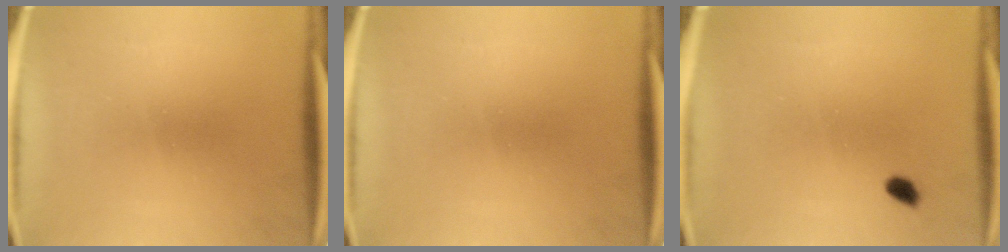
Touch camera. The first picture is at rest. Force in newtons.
{"total": 0.0}
{"total": 1.5}